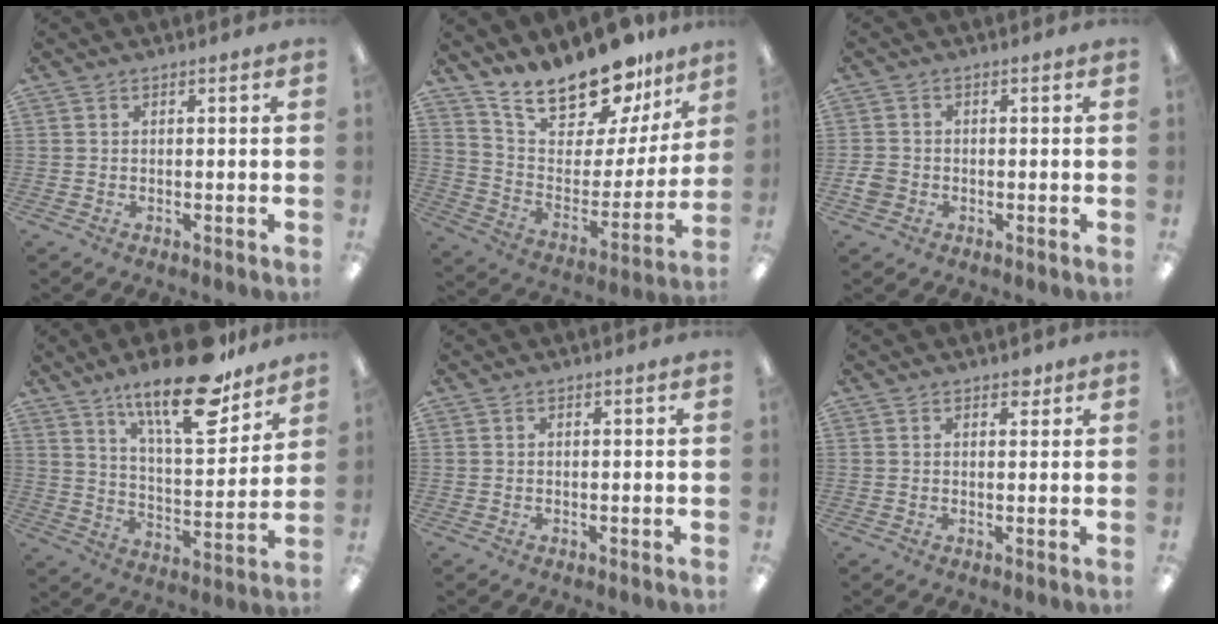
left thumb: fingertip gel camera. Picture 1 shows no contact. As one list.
[{"total": 19.8, "force": [17.2, 6.9, 7.1], "torque": [-0.122, -0.128, 0.303]}, {"total": 2.9, "force": [-0.9, 2.5, 1.2], "torque": [-0.017, 0.007, -0.016]}, {"total": 20.8, "force": [14.6, 6.7, 13.2], "torque": [-0.205, -0.086, 0.239]}, {"total": 0.0}, {"total": 2.1, "force": [1.5, 1.2, 0.7], "torque": [0.001, -0.004, 0.024]}]